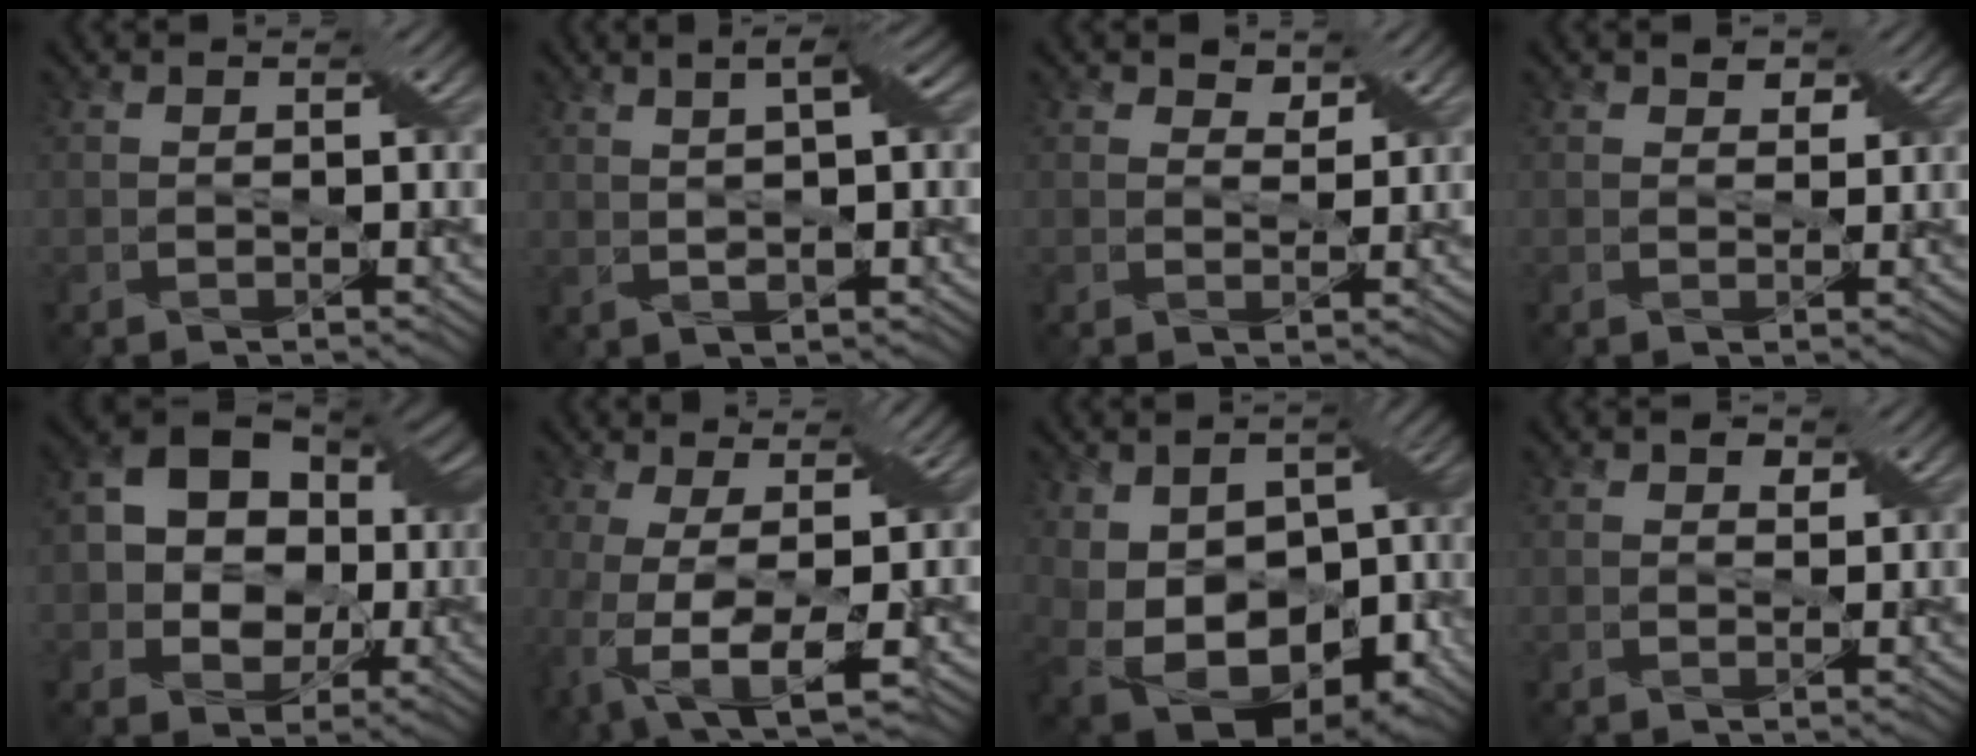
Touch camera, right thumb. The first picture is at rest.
{"total": 4.6, "force": [1.3, 0.8, 4.3], "torque": [-0.070, 0.008, 0.021]}
{"total": 2.0, "force": [1.5, 1.0, 0.8], "torque": [-0.020, -0.001, 0.025]}
{"total": 1.8, "force": [1.2, 1.1, 0.8], "torque": [-0.015, -0.001, 0.019]}
{"total": 13.0, "force": [0.5, 10.2, 8.0], "torque": [-0.134, 0.020, -0.002]}
{"total": 10.0, "force": [-2.6, 3.1, 9.2], "torque": [-0.180, -0.011, -0.039]}
{"total": 18.0, "force": [-2.7, 11.9, 13.1], "torque": [-0.212, -0.043, 0.002]}
{"total": 1.7, "force": [1.0, 1.1, 0.9], "torque": [-0.012, -0.001, 0.016]}